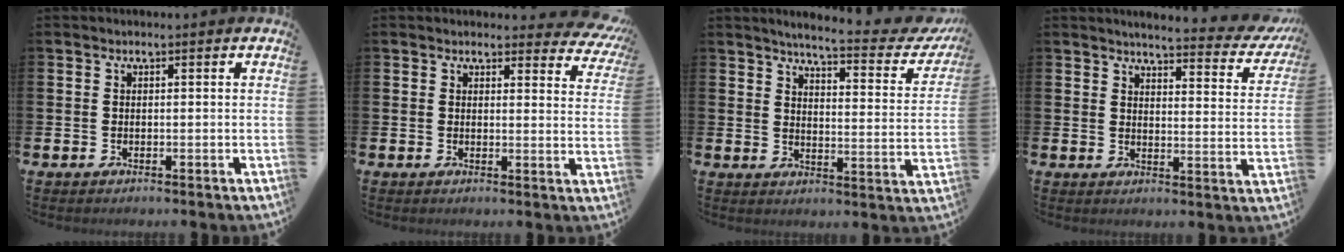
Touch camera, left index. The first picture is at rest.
{"total": 2.7, "force": [2.4, 1.1, 0.3], "torque": [0.003, -0.015, 0.038]}
{"total": 5.1, "force": [4.7, 0.3, 2.1], "torque": [-0.051, -0.042, 0.071]}
{"total": 4.2, "force": [4.0, 0.4, 1.2], "torque": [-0.031, -0.034, 0.062]}